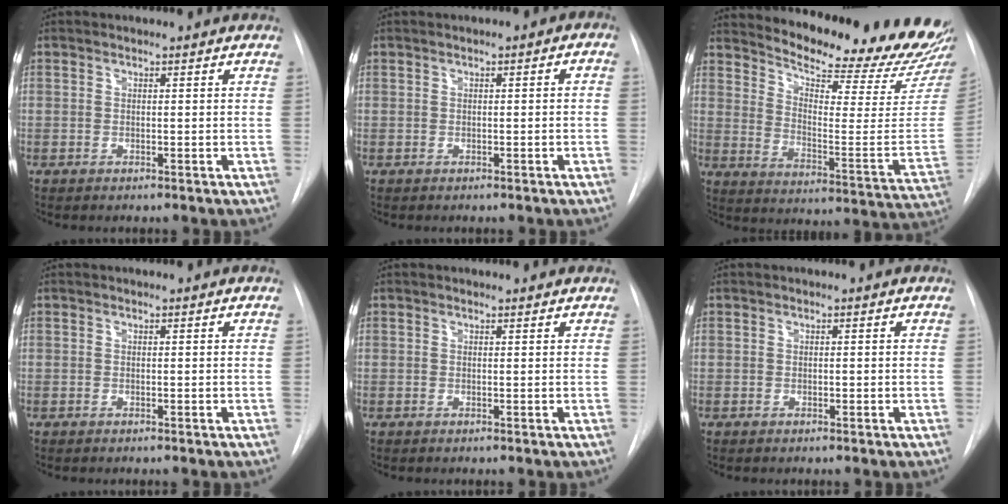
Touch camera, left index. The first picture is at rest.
{"total": 1.3, "force": [0.0, 0.7, 1.1], "torque": [-0.012, 0.011, -0.001]}
{"total": 22.8, "force": [21.5, 1.3, 7.4], "torque": [-0.117, -0.114, 0.280]}
{"total": 0.0}
{"total": 0.9, "force": [0.9, 0.1, -0.1], "torque": [-0.010, 0.002, 0.010]}
{"total": 0.0}